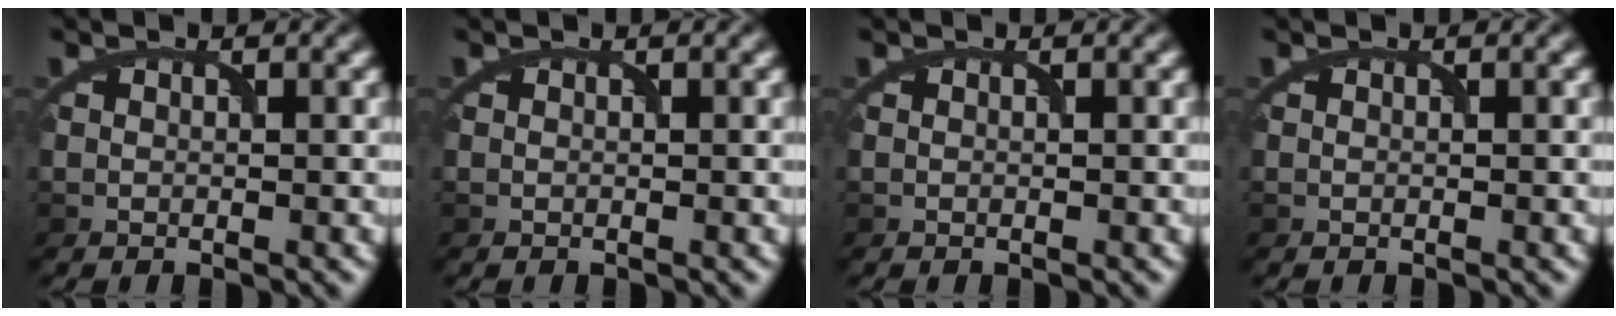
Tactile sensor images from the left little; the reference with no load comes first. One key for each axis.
{"total": 0.0}
{"total": 0.0}
{"total": 0.0}